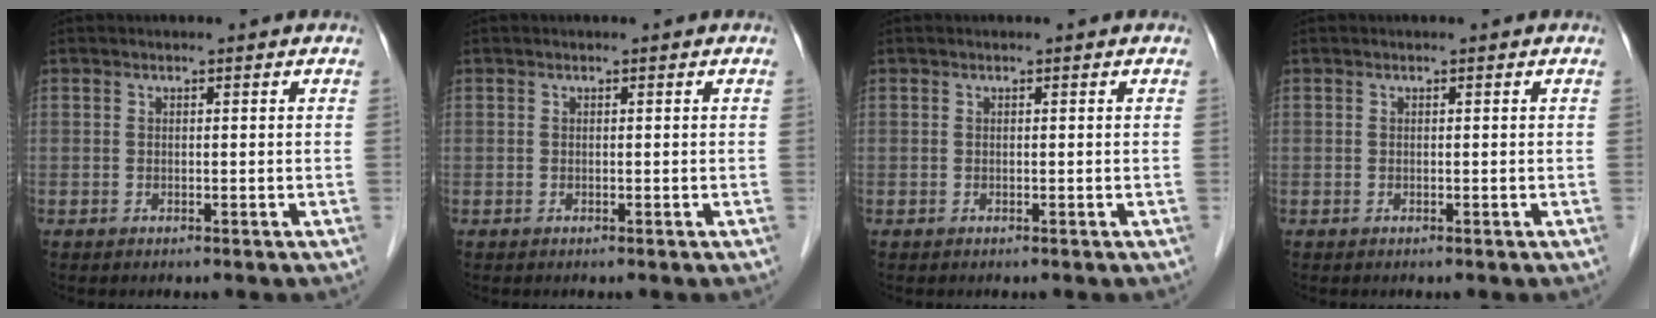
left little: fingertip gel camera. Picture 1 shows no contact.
{"total": 0.0}
{"total": 0.0}
{"total": 0.0}